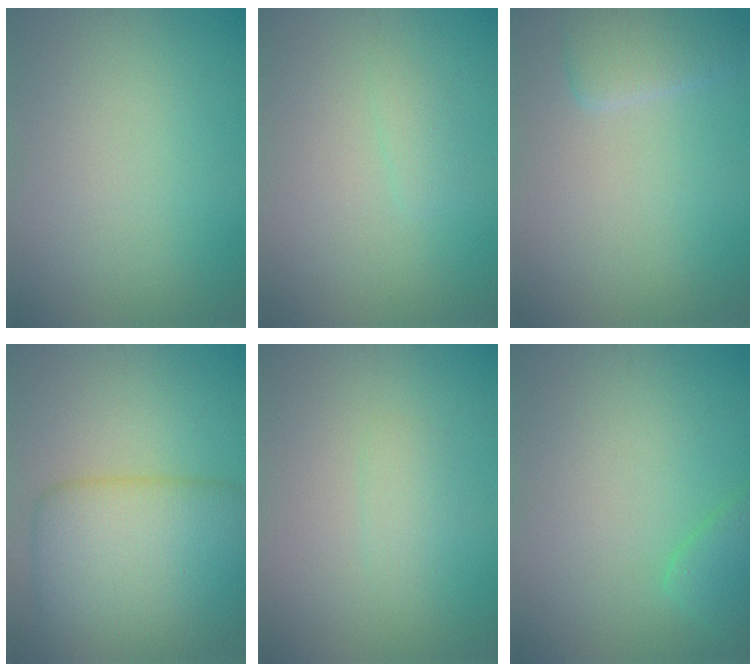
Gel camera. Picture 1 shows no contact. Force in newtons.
{"total": 0.8, "press": 0.8, "slide": 0.1}
{"total": 2.9, "press": 2.9, "slide": 0.3}
{"total": 9.0, "press": 9.0, "slide": 0.4}
{"total": 1.1, "press": 1.1, "slide": 0.1}
{"total": 2.5, "press": 2.5, "slide": 0.2}